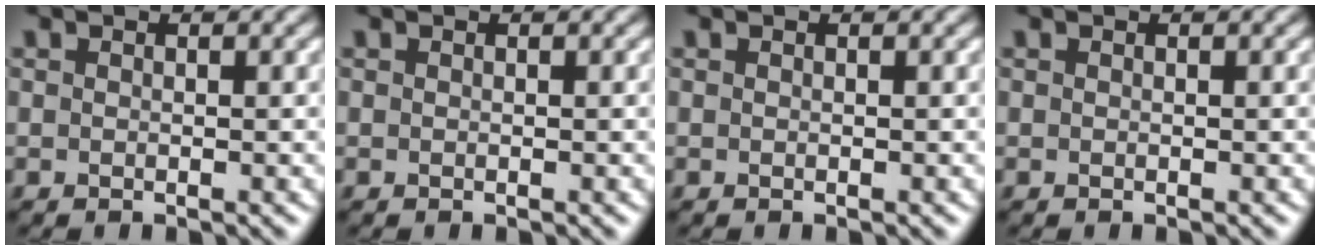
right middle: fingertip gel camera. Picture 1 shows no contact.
{"total": 0.0}
{"total": 0.0}
{"total": 0.0}